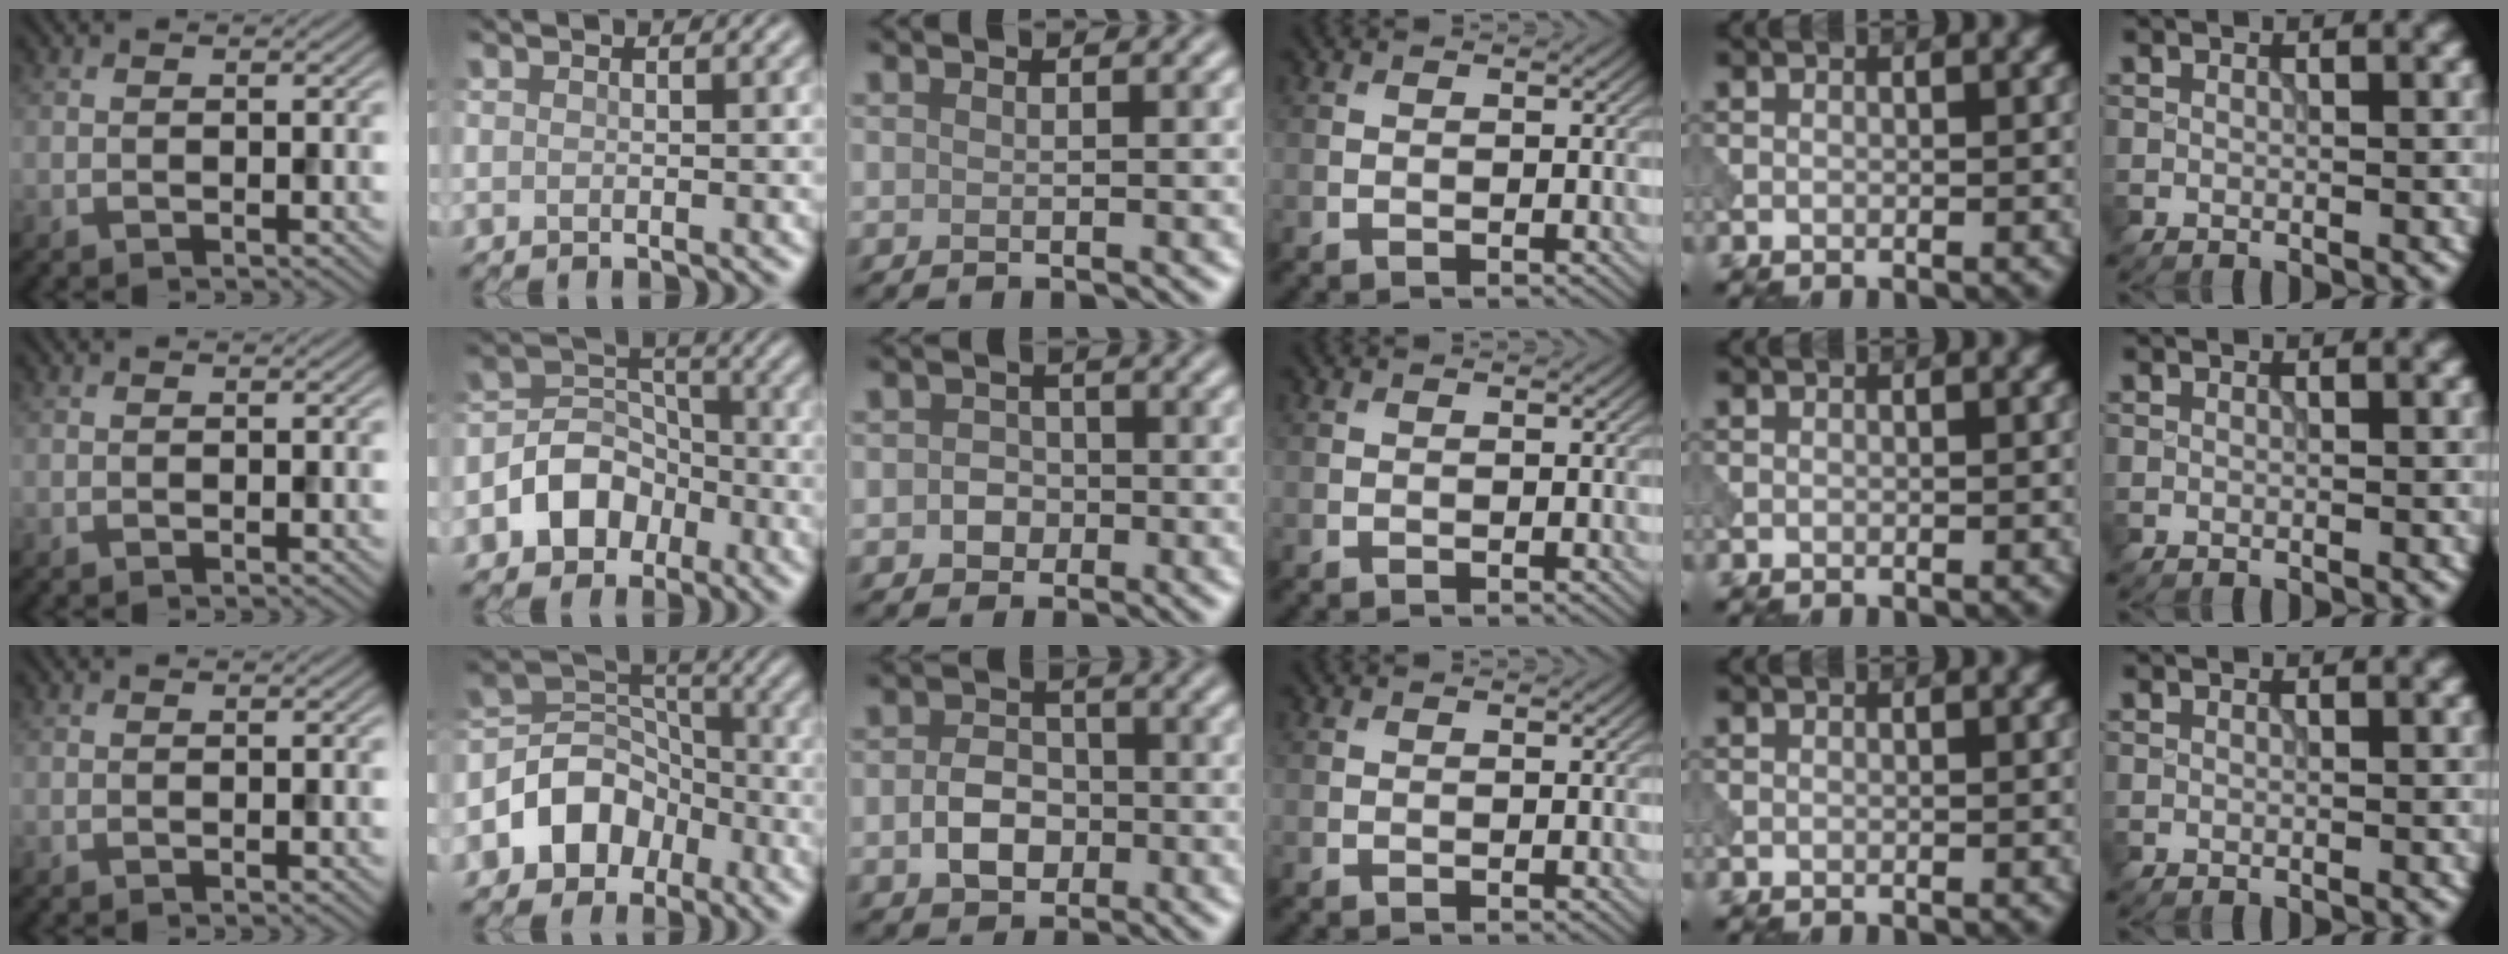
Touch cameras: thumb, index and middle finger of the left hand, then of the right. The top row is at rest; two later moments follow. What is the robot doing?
{"motion": "extract", "object": "peg toy"}